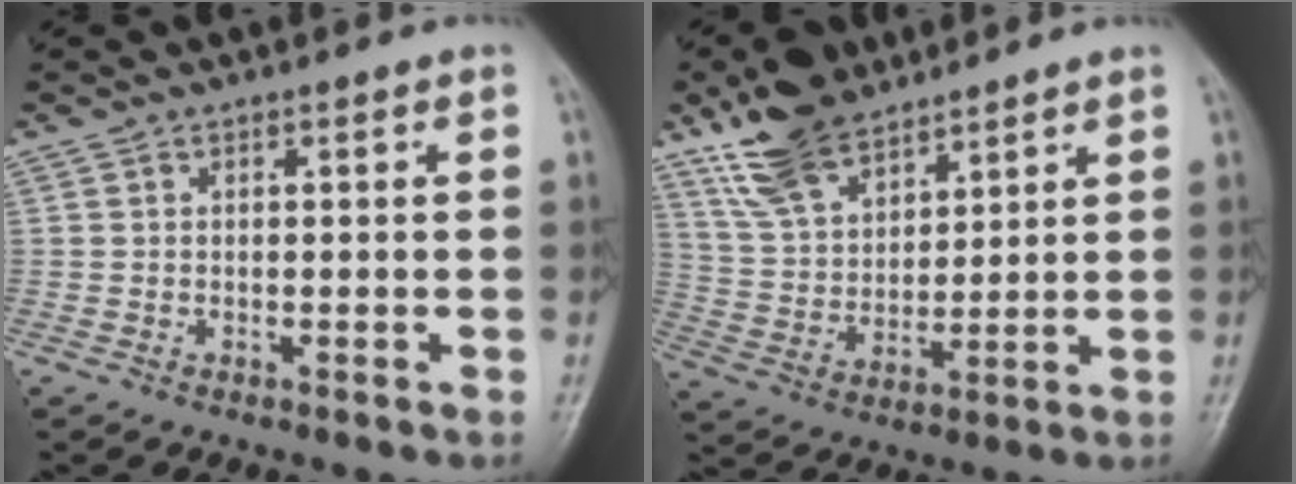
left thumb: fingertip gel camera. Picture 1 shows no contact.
{"total": 13.7, "force": [9.8, 6.3, 7.1], "torque": [-0.110, -0.037, 0.195]}